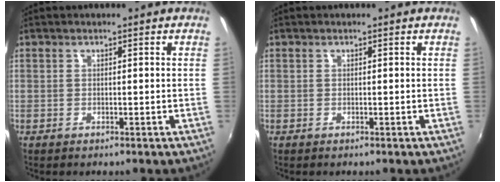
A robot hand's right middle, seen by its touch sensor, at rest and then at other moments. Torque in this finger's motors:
{"motor_torque": [0.00, 0.00, 0.00, 0.00]}